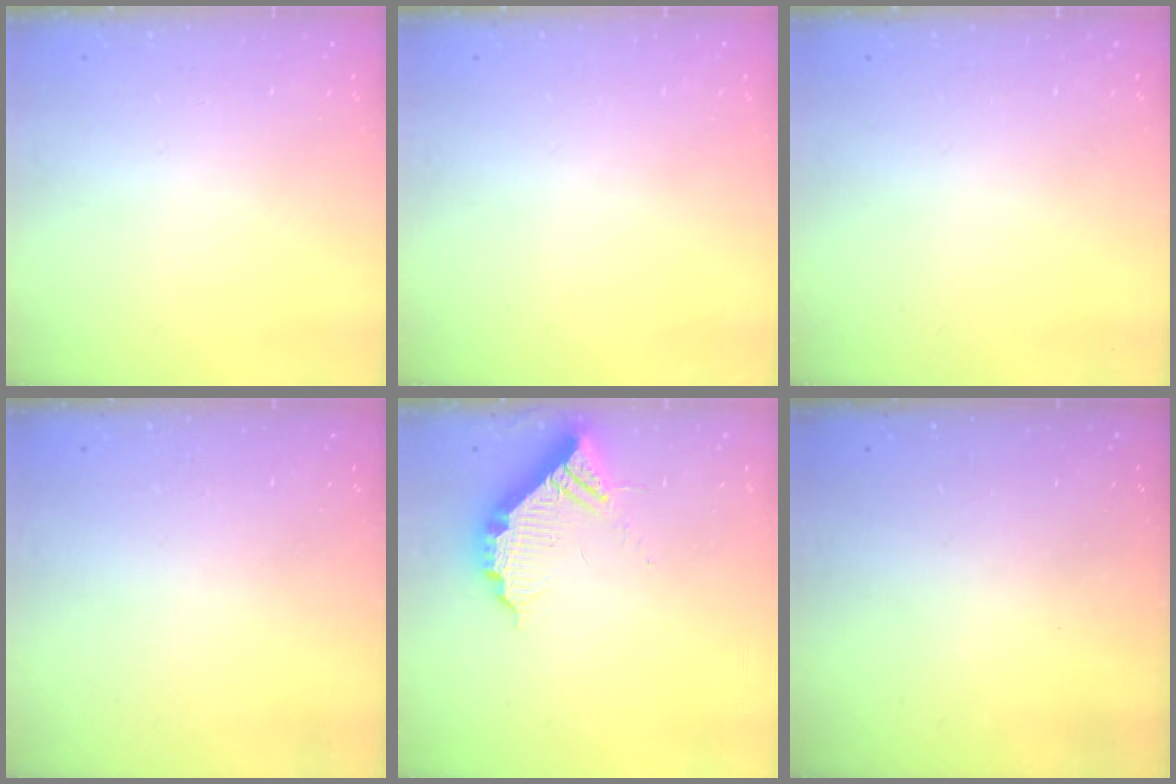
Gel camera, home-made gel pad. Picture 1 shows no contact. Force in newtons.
{"total": 0.0}
{"total": 0.0}
{"total": 3.8, "press": 3.8, "slide": 0.1}
{"total": 10.5, "press": 10.4, "slide": 0.8}
{"total": 3.2, "press": 3.2, "slide": 0.1}